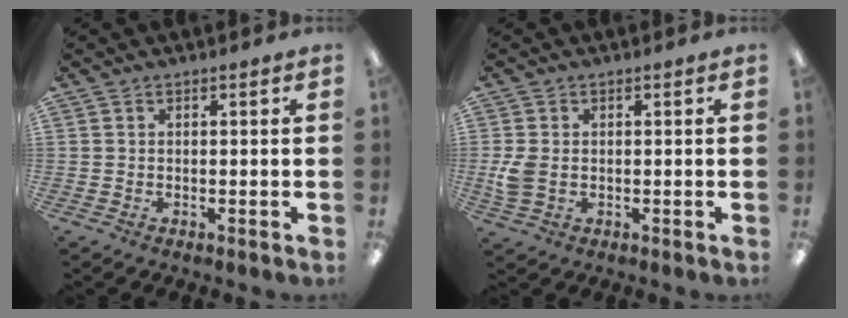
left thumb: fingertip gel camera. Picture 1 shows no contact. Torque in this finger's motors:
{"motor_torque": [-0.05, 0.11, 0.06, -0.07, 0.04]}